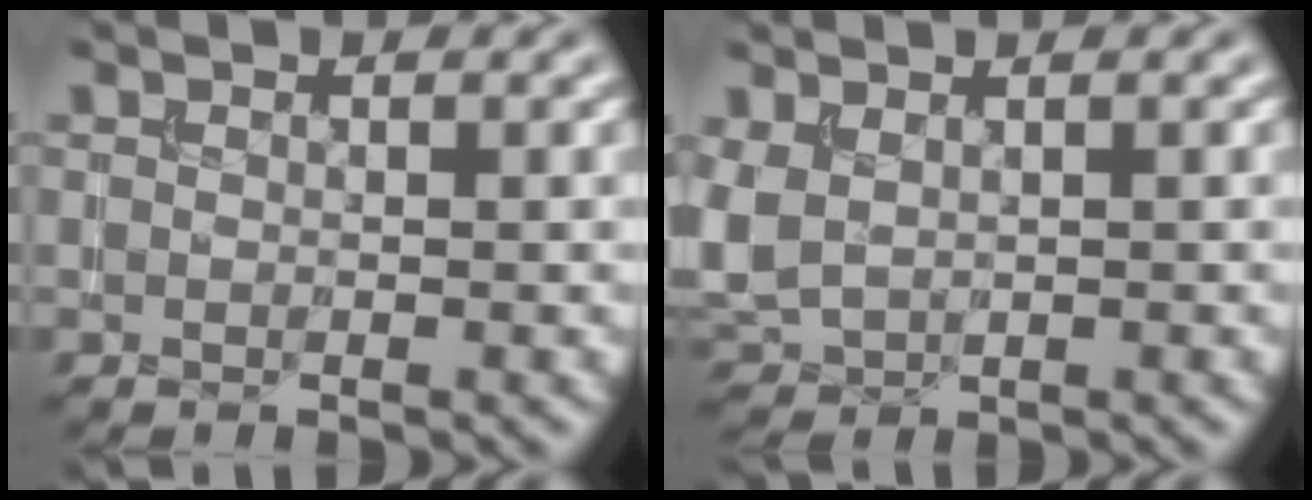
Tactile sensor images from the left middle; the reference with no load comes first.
{"total": 2.9, "force": [0.7, 1.9, 2.0], "torque": [-0.062, 0.000, 0.020]}